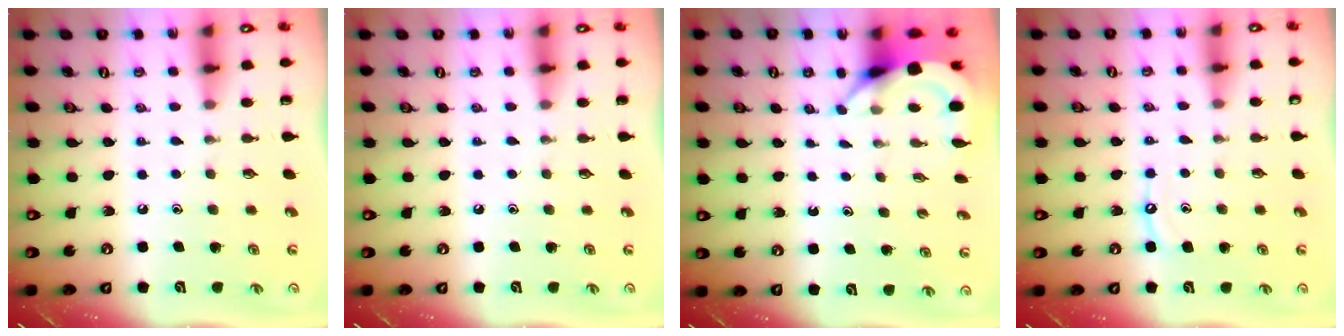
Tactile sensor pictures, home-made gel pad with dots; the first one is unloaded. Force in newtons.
{"total": 0.0}
{"total": 3.8, "press": 3.8, "slide": 0.1}
{"total": 5.2, "press": 5.2, "slide": 0.5}